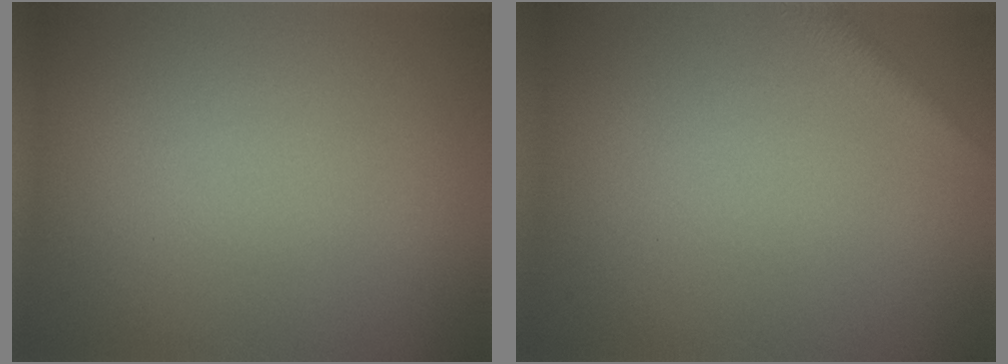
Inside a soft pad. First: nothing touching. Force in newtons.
{"total": 2.1, "press": 2.1, "slide": 0.1}